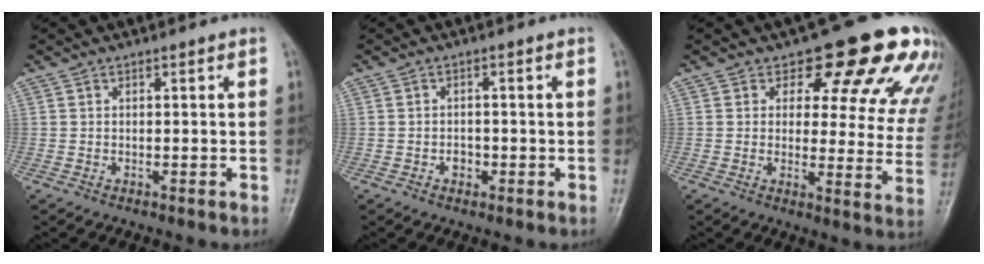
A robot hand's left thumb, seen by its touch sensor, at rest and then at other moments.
{"total": 1.9, "force": [-0.8, 1.6, 0.7], "torque": [0.004, 0.008, -0.015]}
{"total": 17.6, "force": [12.0, 7.8, 10.2], "torque": [-0.062, -0.055, 0.125]}